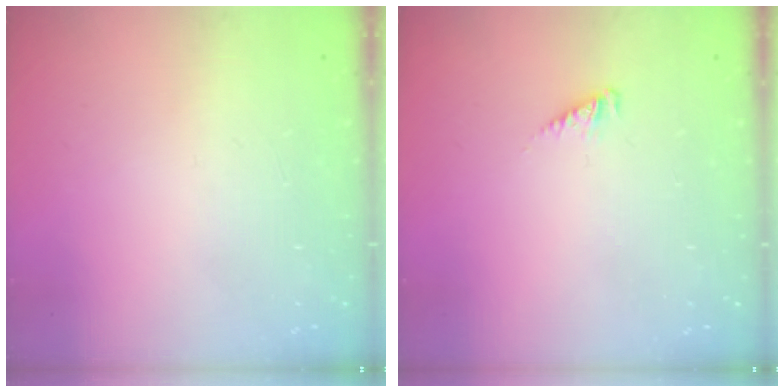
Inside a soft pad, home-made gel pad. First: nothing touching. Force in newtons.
{"total": 2.5, "press": 2.5, "slide": 0.2}